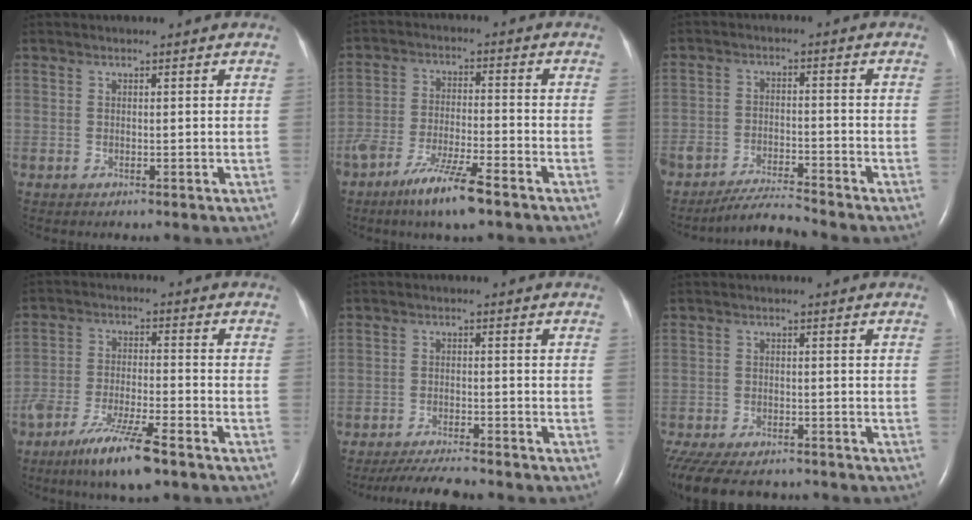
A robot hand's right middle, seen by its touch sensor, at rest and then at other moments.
{"total": 9.0, "force": [-6.2, 0.9, 6.5], "torque": [-0.126, -0.018, -0.113]}
{"total": 4.8, "force": [-4.7, -0.4, 0.8], "torque": [-0.017, -0.012, -0.084]}
{"total": 10.1, "force": [-6.9, 1.1, 7.2], "torque": [-0.141, -0.023, -0.123]}
{"total": 6.9, "force": [-6.4, 0.4, 2.5], "torque": [-0.042, -0.019, -0.107]}
{"total": 15.6, "force": [-12.8, 5.9, 6.7], "torque": [-0.185, -0.028, -0.177]}